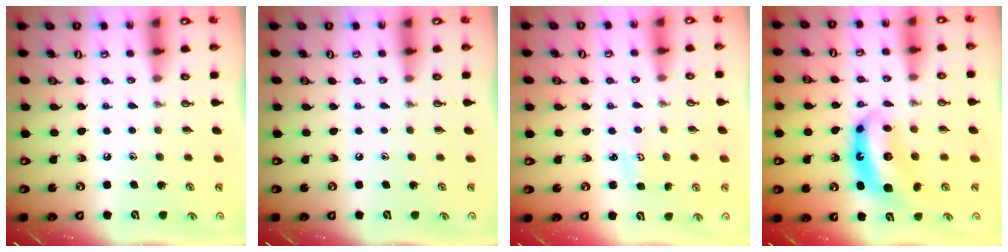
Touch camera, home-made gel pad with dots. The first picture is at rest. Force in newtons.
{"total": 0.0}
{"total": 2.1, "press": 2.1, "slide": 0.2}
{"total": 7.9, "press": 7.9, "slide": 0.7}